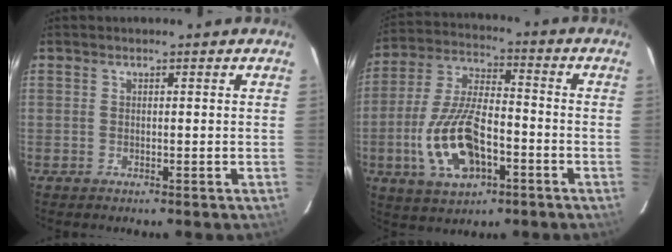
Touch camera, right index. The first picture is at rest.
{"total": 15.9, "force": [-5.3, 7.3, 13.1], "torque": [-0.282, -0.001, -0.092]}